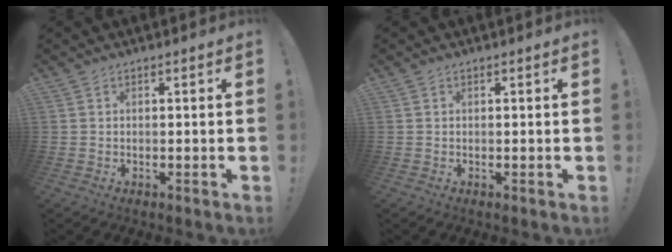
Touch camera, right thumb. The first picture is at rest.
{"total": 0.0}